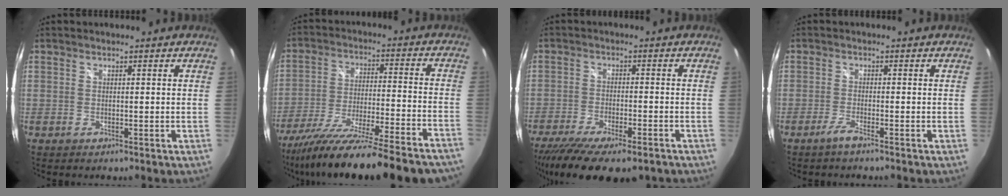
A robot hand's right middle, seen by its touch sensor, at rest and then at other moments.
{"total": 27.6, "force": [-23.8, 1.0, 14.0], "torque": [-0.244, -0.095, -0.356]}
{"total": 15.0, "force": [-11.2, 3.8, 9.3], "torque": [-0.189, -0.062, -0.174]}
{"total": 1.5, "force": [-0.8, -0.7, 1.1], "torque": [-0.026, -0.001, -0.023]}